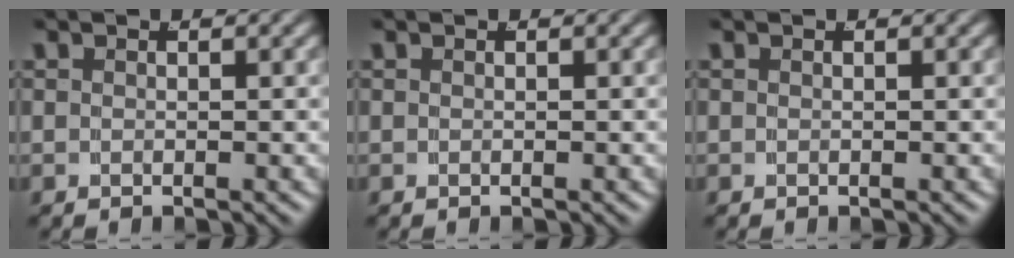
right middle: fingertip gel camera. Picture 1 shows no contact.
{"total": 0.0}
{"total": 0.0}